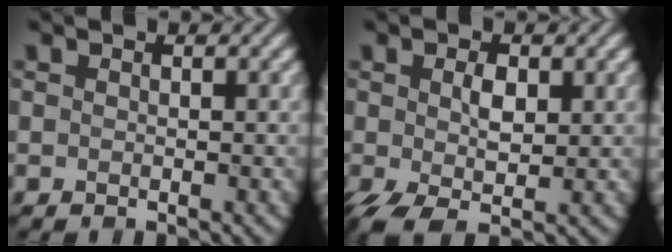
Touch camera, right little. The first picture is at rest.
{"total": 4.5, "force": [-0.3, 2.3, 3.8], "torque": [-0.082, -0.006, -0.003]}